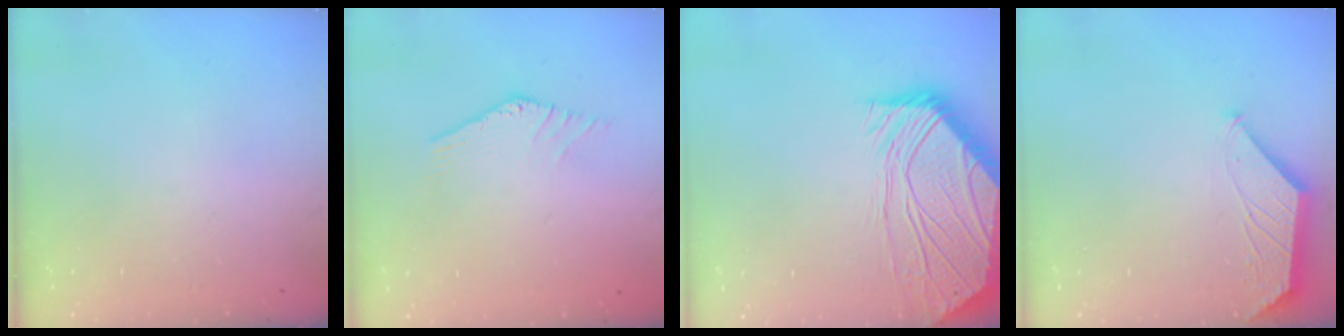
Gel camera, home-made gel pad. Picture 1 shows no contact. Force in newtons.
{"total": 0.7, "press": 0.7, "slide": 0.3}
{"total": 7.1, "press": 7.1, "slide": 0.9}
{"total": 1.0, "press": 0.9, "slide": 0.2}